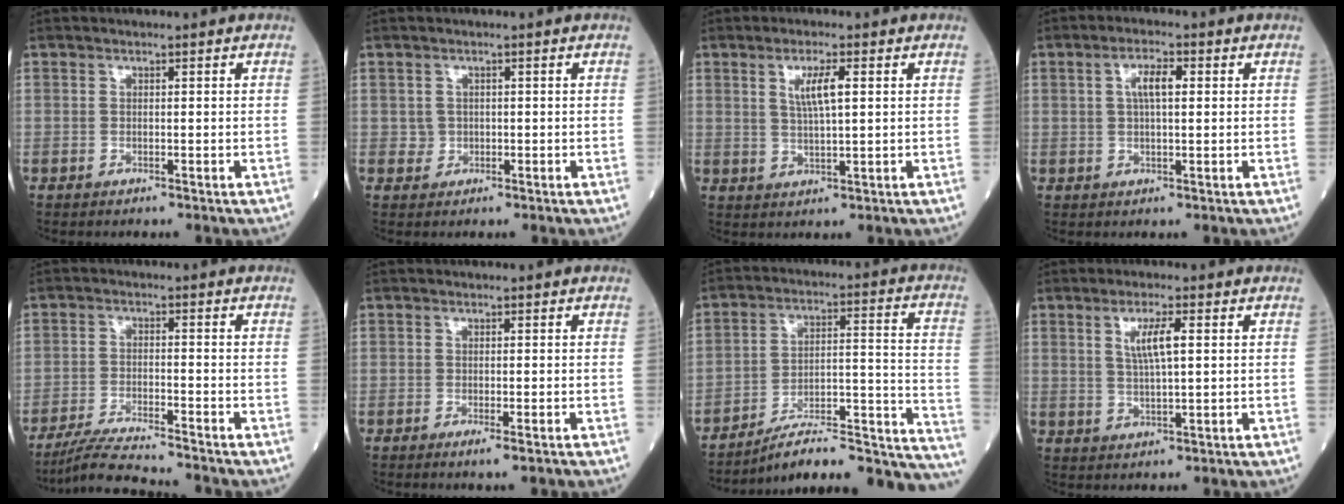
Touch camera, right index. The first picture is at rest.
{"total": 1.4, "force": [0.0, 1.3, 0.1], "torque": [0.002, 0.003, 0.000]}
{"total": 4.5, "force": [1.4, 0.6, 4.2], "torque": [-0.080, 0.002, 0.027]}
{"total": 4.0, "force": [1.0, 1.1, 3.8], "torque": [-0.072, 0.009, 0.017]}
{"total": 8.4, "force": [-7.8, -0.6, 3.2], "torque": [-0.053, -0.022, -0.138]}
{"total": 1.8, "force": [-1.2, 0.0, 1.4], "torque": [-0.020, -0.005, -0.018]}
{"total": 21.3, "force": [-19.0, 2.7, 9.3], "torque": [-0.056, 0.048, -0.273]}
{"total": 4.7, "force": [1.4, 0.5, 4.4], "torque": [-0.084, 0.003, 0.027]}